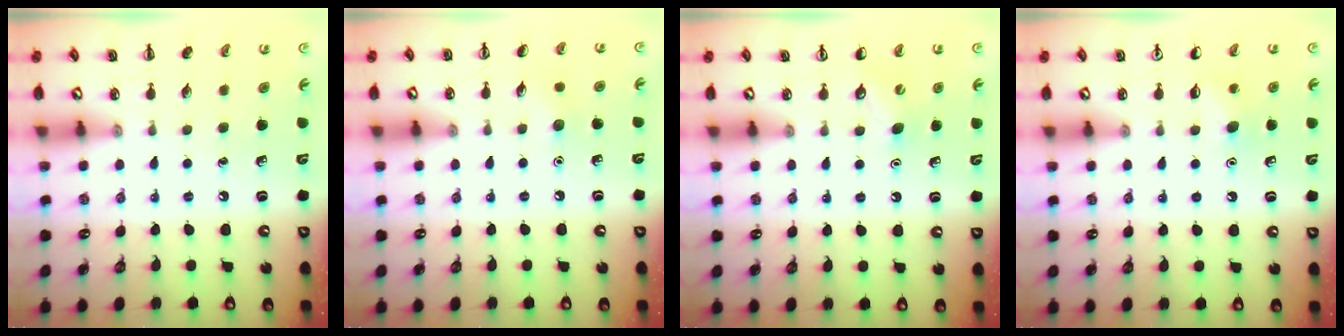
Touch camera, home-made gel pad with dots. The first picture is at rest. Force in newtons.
{"total": 5.0, "press": 4.9, "slide": 1.4}
{"total": 5.4, "press": 5.2, "slide": 1.4}
{"total": 5.8, "press": 5.6, "slide": 1.5}